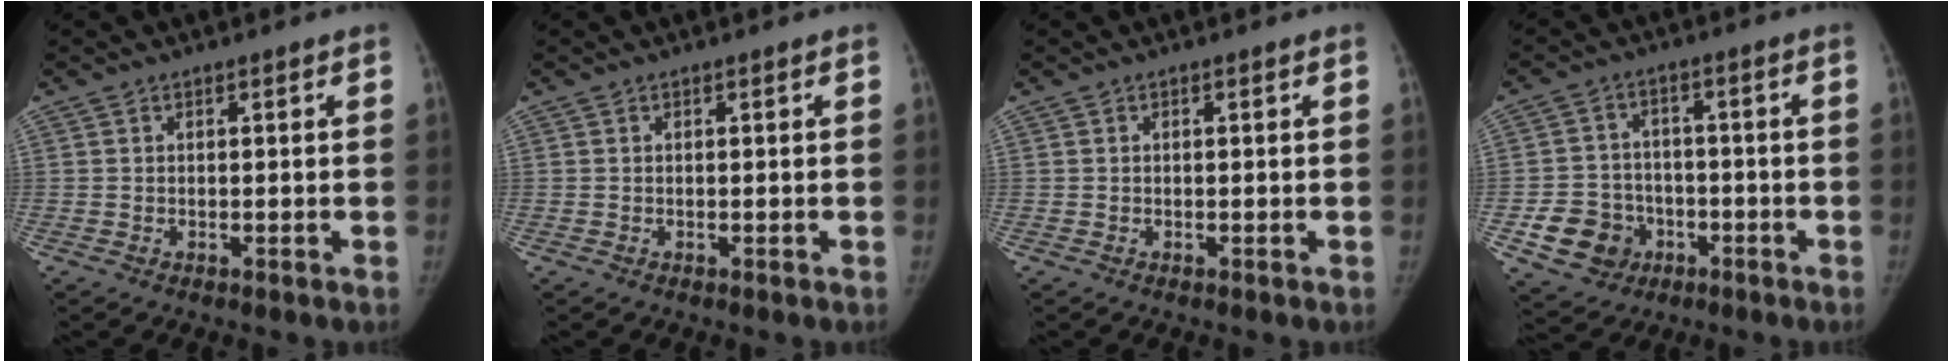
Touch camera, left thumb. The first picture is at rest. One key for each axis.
{"total": 0.0}
{"total": 0.0}
{"total": 9.3, "fx": -3.4, "fy": 8.1, "fz": 2.9, "tx": -0.032, "ty": 0.022, "tz": -0.048}